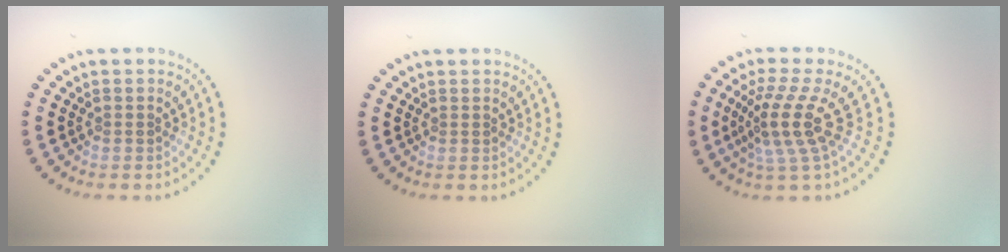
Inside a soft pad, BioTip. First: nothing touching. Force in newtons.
{"total": 0.0}
{"total": 4.2, "press": 2.9, "slide": 3.1}